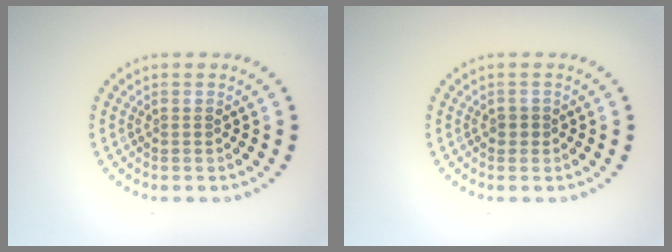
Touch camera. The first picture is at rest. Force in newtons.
{"total": 0.9, "press": 0.8, "slide": 0.4}